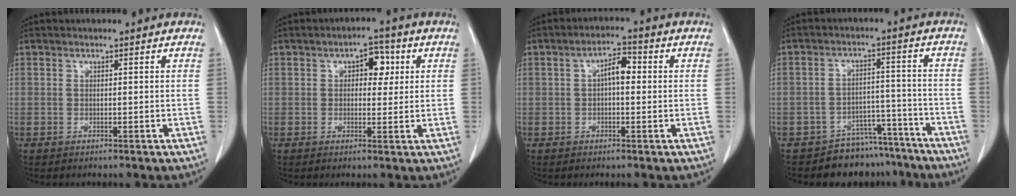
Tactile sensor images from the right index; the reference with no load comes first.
{"total": 4.5, "force": [1.4, 2.5, 3.5], "torque": [-0.046, 0.013, 0.017]}
{"total": 4.1, "force": [0.4, 1.6, 3.7], "torque": [-0.063, 0.017, 0.004]}
{"total": 8.0, "force": [-6.7, 4.4, -0.2], "torque": [0.029, 0.053, -0.097]}